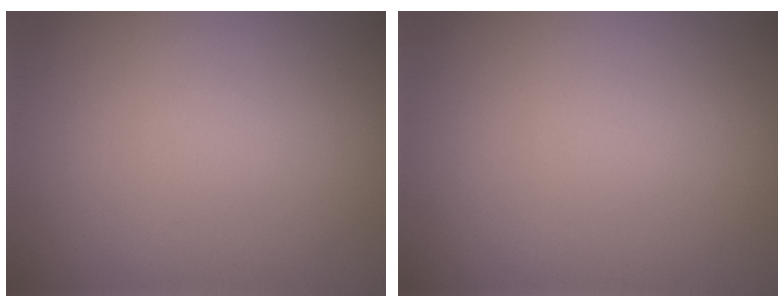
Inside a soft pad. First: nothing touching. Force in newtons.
{"total": 0.0}